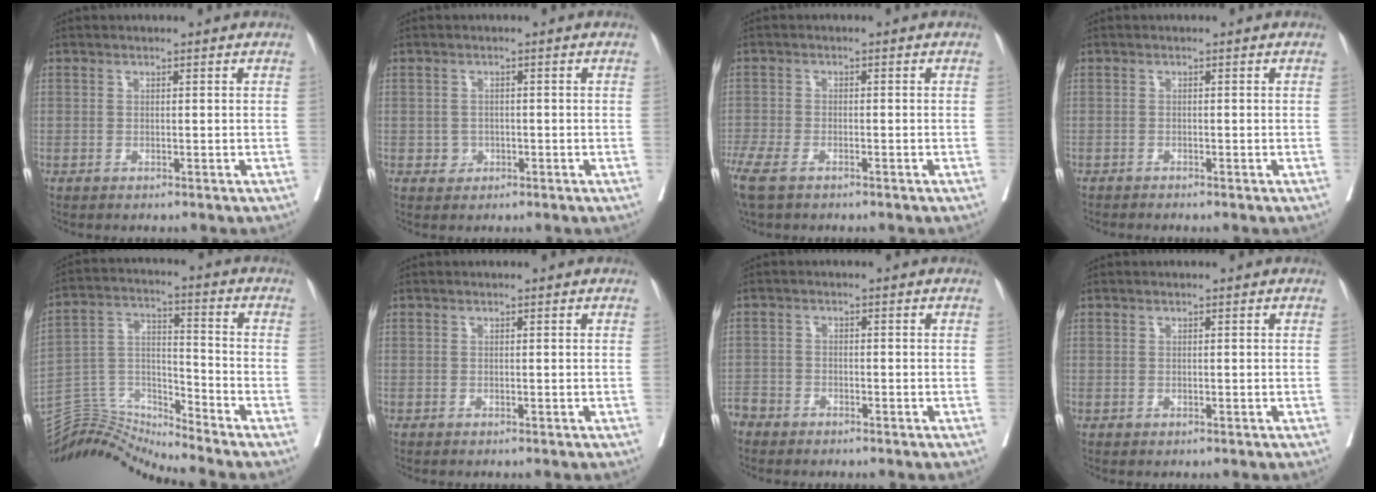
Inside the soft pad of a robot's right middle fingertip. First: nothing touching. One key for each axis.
{"total": 1.6, "fx": -0.5, "fy": 1.5, "fz": 0.4, "tx": -0.002, "ty": 0.006, "tz": -0.005}
{"total": 8.6, "fx": -5.9, "fy": 3.1, "fz": 5.4, "tx": -0.134, "ty": -0.016, "tz": -0.101}
{"total": 0.9, "fx": -0.9, "fy": 0.1, "fz": 0.1, "tx": -0.007, "ty": -0.002, "tz": -0.018}
{"total": 10.1, "fx": -9.8, "fy": -2.0, "fz": -1.1, "tx": 0.014, "ty": 0.051, "tz": -0.186}
{"total": 0.0}
{"total": 3.6, "fx": -3.1, "fy": 1.9, "fz": 0.2, "tx": -0.004, "ty": 0.001, "tz": -0.064}
{"total": 0.0}